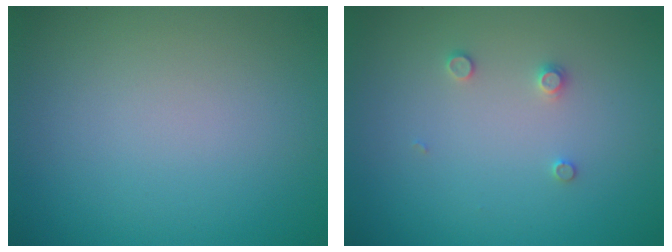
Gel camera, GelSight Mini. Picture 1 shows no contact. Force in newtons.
{"total": 1.0, "press": 1.0, "slide": 0.2}